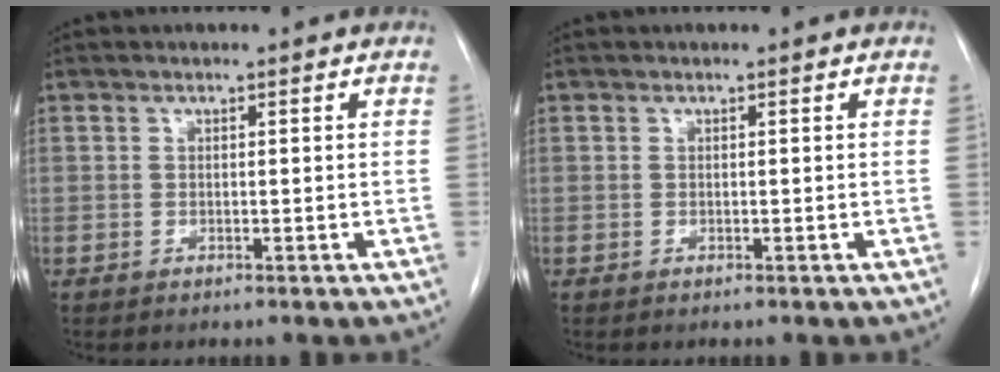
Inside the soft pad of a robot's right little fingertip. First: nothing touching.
{"total": 0.0}